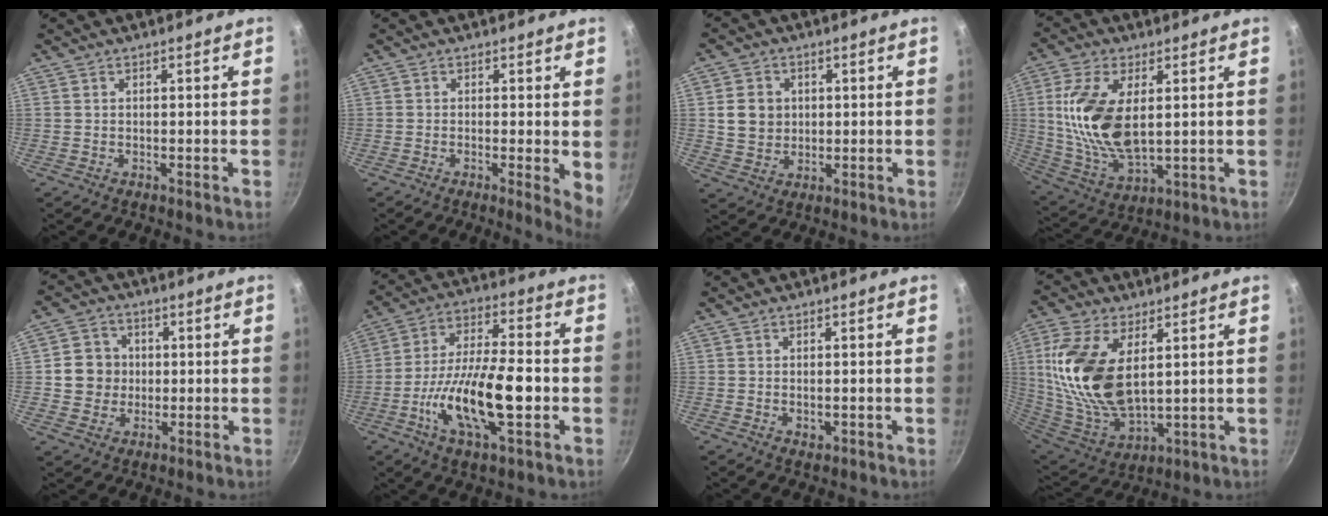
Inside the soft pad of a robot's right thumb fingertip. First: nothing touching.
{"total": 4.5, "force": [-0.2, 0.9, 4.4], "torque": [-0.054, -0.013, -0.005]}
{"total": 6.8, "force": [1.0, 6.0, 3.1], "torque": [-0.030, 0.001, 0.020]}
{"total": 16.0, "force": [2.6, 8.2, 13.5], "torque": [-0.261, -0.015, 0.059]}
{"total": 7.6, "force": [0.4, 7.2, 2.5], "torque": [-0.008, 0.010, 0.000]}
{"total": 17.4, "force": [-4.4, 6.4, 15.6], "torque": [-0.272, 0.028, -0.084]}
{"total": 1.7, "force": [-0.3, 1.1, 1.2], "torque": [-0.018, -0.002, -0.003]}
{"total": 19.6, "force": [4.6, 10.5, 15.9], "torque": [-0.321, -0.026, 0.099]}